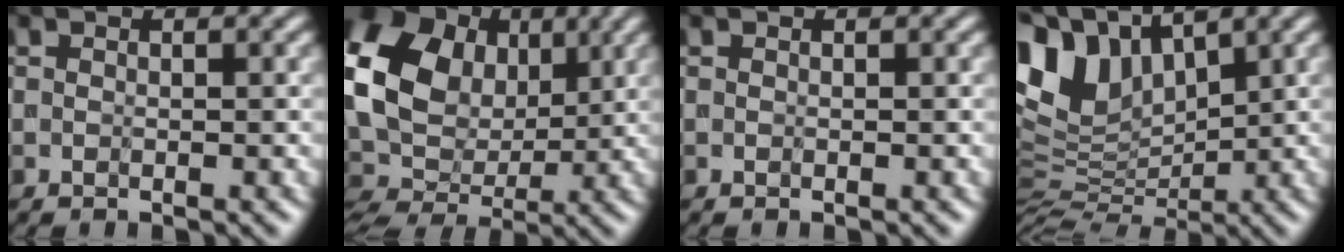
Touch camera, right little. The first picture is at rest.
{"total": 12.1, "force": [3.7, 9.2, 6.9], "torque": [-0.170, 0.017, 0.072]}
{"total": 0.0}
{"total": 7.0, "force": [3.8, 4.0, 4.3], "torque": [-0.116, 0.002, 0.071]}